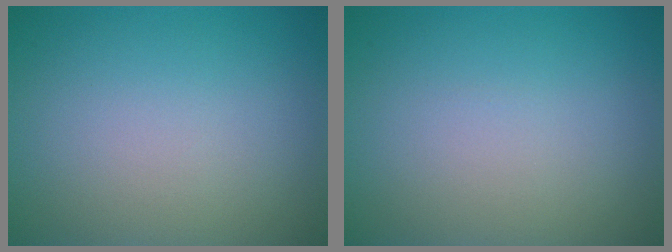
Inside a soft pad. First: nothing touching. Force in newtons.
{"total": 0.0}